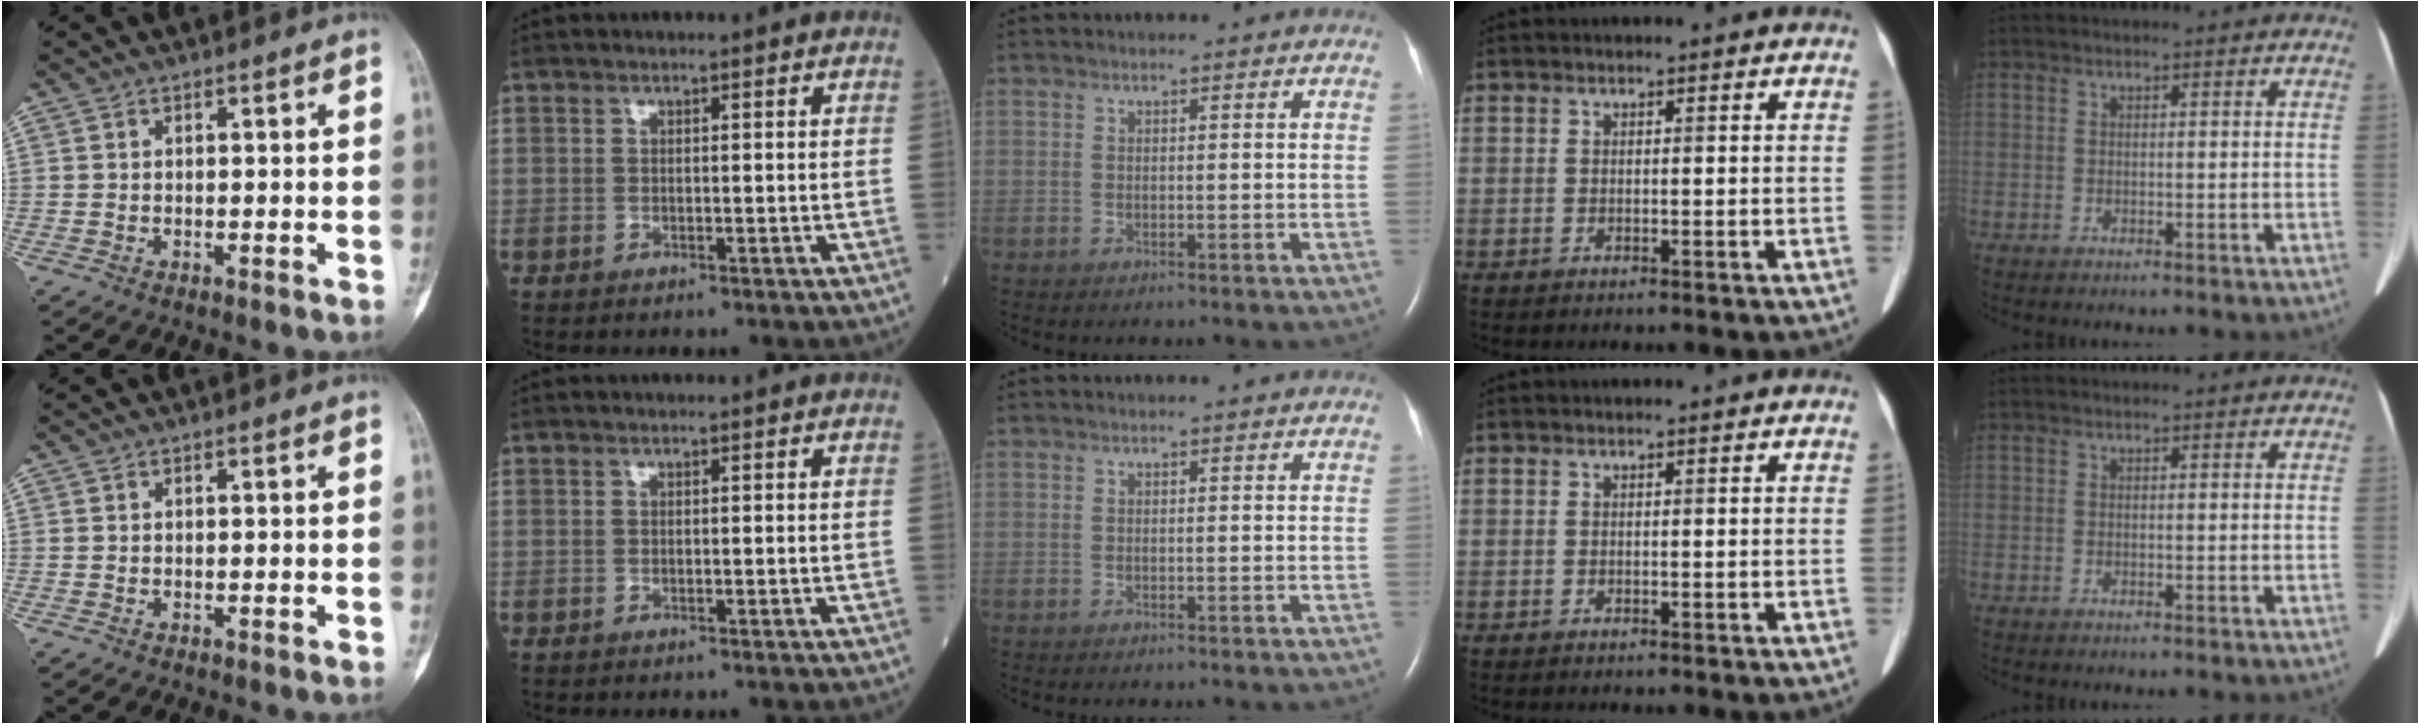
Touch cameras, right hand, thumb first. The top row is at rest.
{}